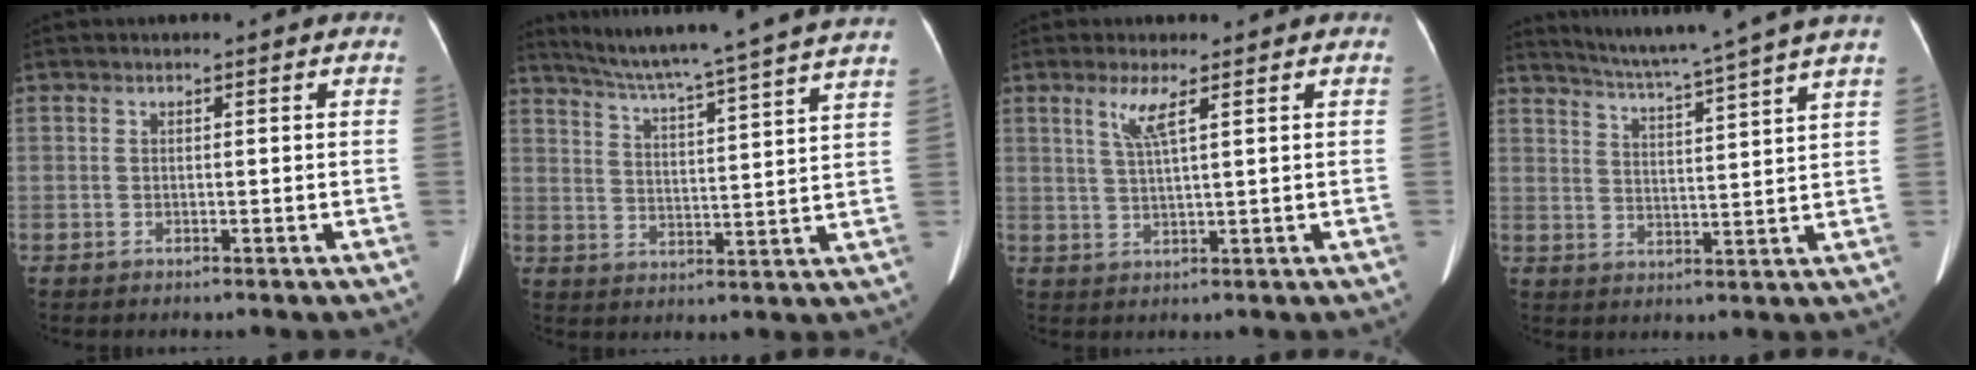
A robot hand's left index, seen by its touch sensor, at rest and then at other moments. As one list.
[{"total": 22.4, "force": [19.8, -1.7, 10.4], "torque": [-0.172, -0.032, 0.262]}, {"total": 3.5, "force": [1.7, -0.2, 3.1], "torque": [-0.070, -0.002, 0.038]}, {"total": 14.1, "force": [12.2, -2.3, 6.6], "torque": [-0.115, -0.017, 0.168]}]